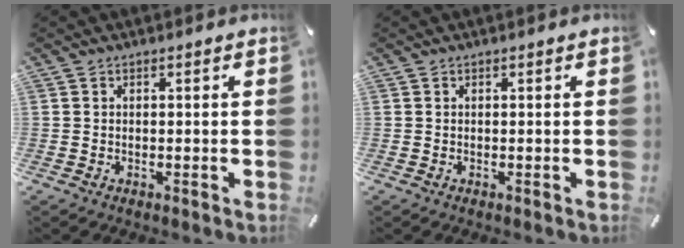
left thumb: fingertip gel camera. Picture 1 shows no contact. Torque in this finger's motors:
{"motor_torque": [-0.04, 0.04, -0.01, 0.09, 0.00]}